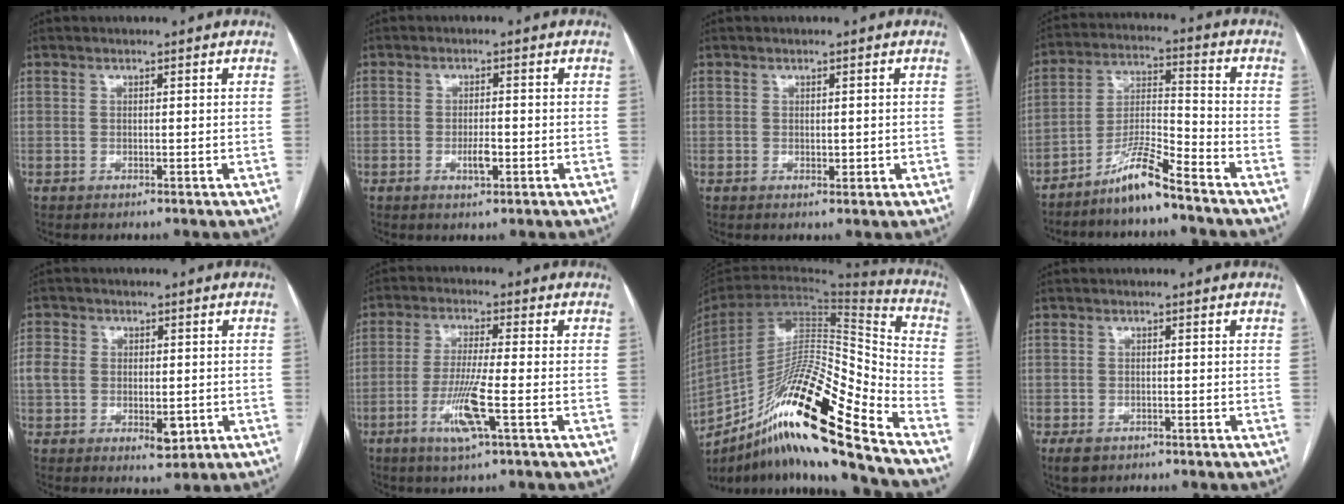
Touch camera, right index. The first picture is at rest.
{"total": 2.7, "force": [-0.9, 0.8, 2.4], "torque": [-0.044, 0.000, -0.012]}
{"total": 1.3, "force": [0.0, 1.0, 0.9], "torque": [-0.010, -0.001, 0.004]}
{"total": 8.4, "force": [-6.8, -0.1, 5.0], "torque": [-0.102, -0.009, -0.131]}
{"total": 7.5, "force": [-1.1, 5.1, 5.4], "torque": [-0.088, 0.006, -0.010]}
{"total": 7.9, "force": [-3.0, -0.1, 7.3], "torque": [-0.147, -0.012, -0.058]}
{"total": 25.1, "force": [-15.8, 1.5, 19.4], "torque": [-0.325, -0.012, -0.285]}
{"total": 2.6, "force": [-1.7, 1.8, 1.0], "torque": [-0.017, 0.000, -0.019]}